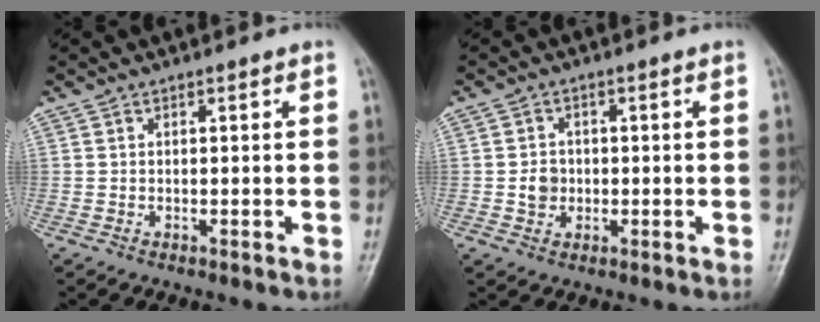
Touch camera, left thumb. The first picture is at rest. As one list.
[{"total": 3.3, "force": [-0.3, 3.0, 1.5], "torque": [-0.010, 0.005, -0.007]}]